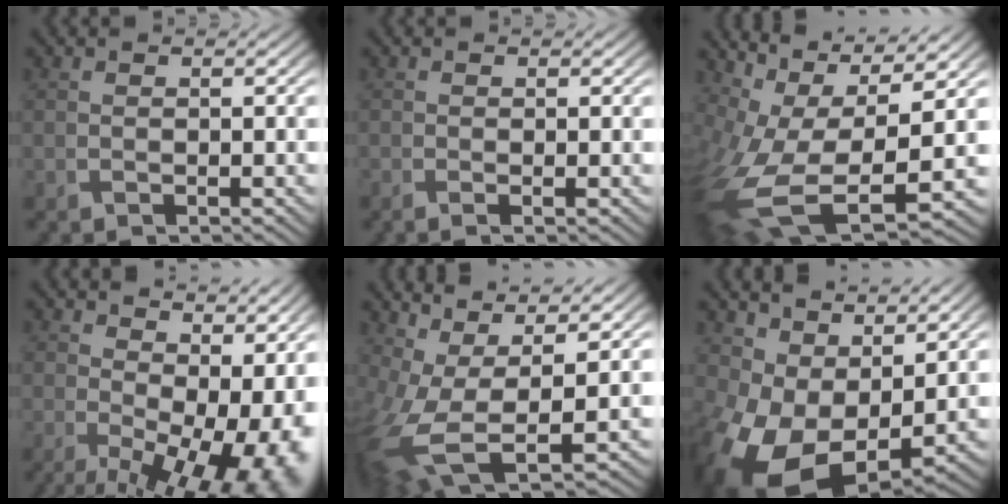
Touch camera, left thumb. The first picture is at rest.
{"total": 0.6, "force": [-0.2, 0.1, 0.6], "torque": [-0.014, -0.002, -0.005]}
{"total": 16.5, "force": [-1.0, 7.4, 14.7], "torque": [-0.302, -0.043, 0.021]}
{"total": 14.4, "force": [-0.5, 8.1, 11.9], "torque": [-0.160, -0.040, 0.032]}
{"total": 12.2, "force": [1.1, 5.6, 10.8], "torque": [-0.248, -0.025, 0.039]}
{"total": 13.2, "force": [0.5, 8.8, 9.8], "torque": [-0.215, -0.031, 0.025]}